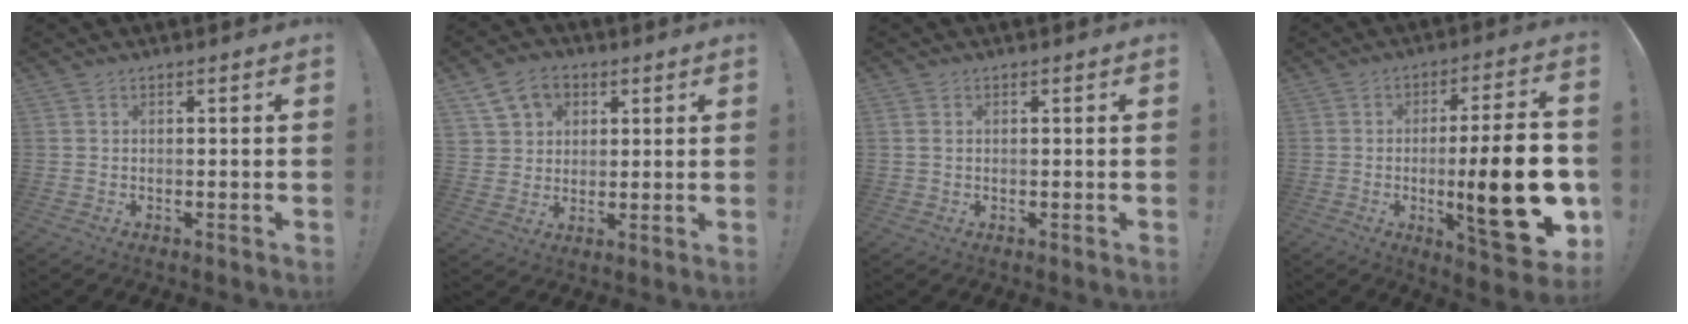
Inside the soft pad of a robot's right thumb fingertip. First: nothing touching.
{"total": 10.1, "force": [4.8, 8.0, 3.9], "torque": [-0.056, -0.014, 0.096]}
{"total": 1.3, "force": [0.4, 1.0, 0.8], "torque": [-0.016, 0.004, 0.009]}
{"total": 23.5, "force": [-3.7, 5.6, 22.5], "torque": [-0.342, -0.003, -0.051]}